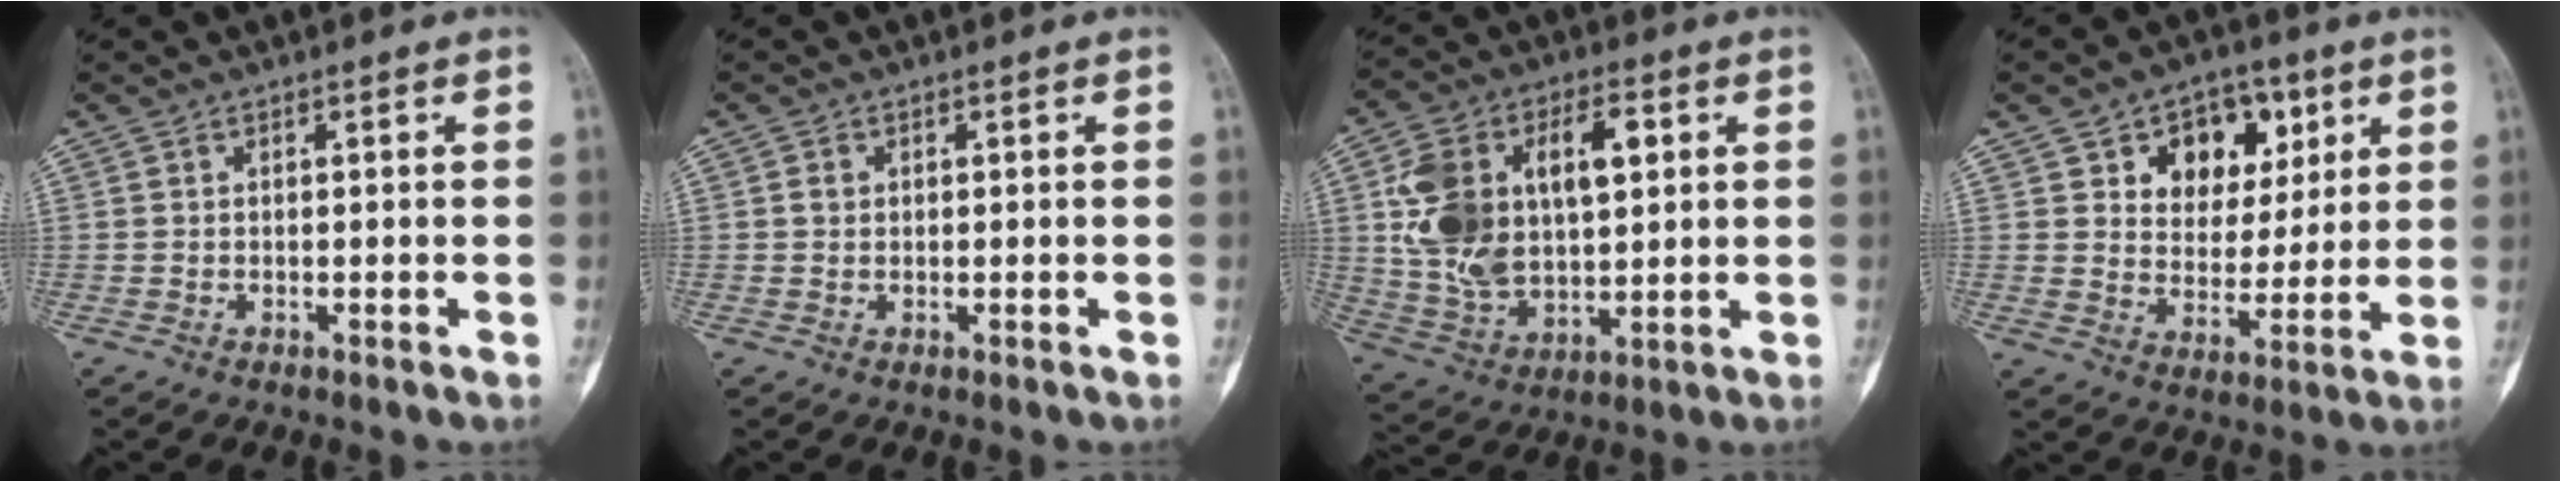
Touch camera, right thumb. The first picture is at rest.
{"total": 1.0, "force": [0.2, 0.9, 0.5], "torque": [-0.007, 0.002, 0.003]}
{"total": 19.7, "force": [4.2, 11.6, 15.3], "torque": [-0.261, 0.005, 0.085]}
{"total": 12.1, "force": [5.3, 8.7, 6.7], "torque": [-0.051, -0.020, 0.084]}